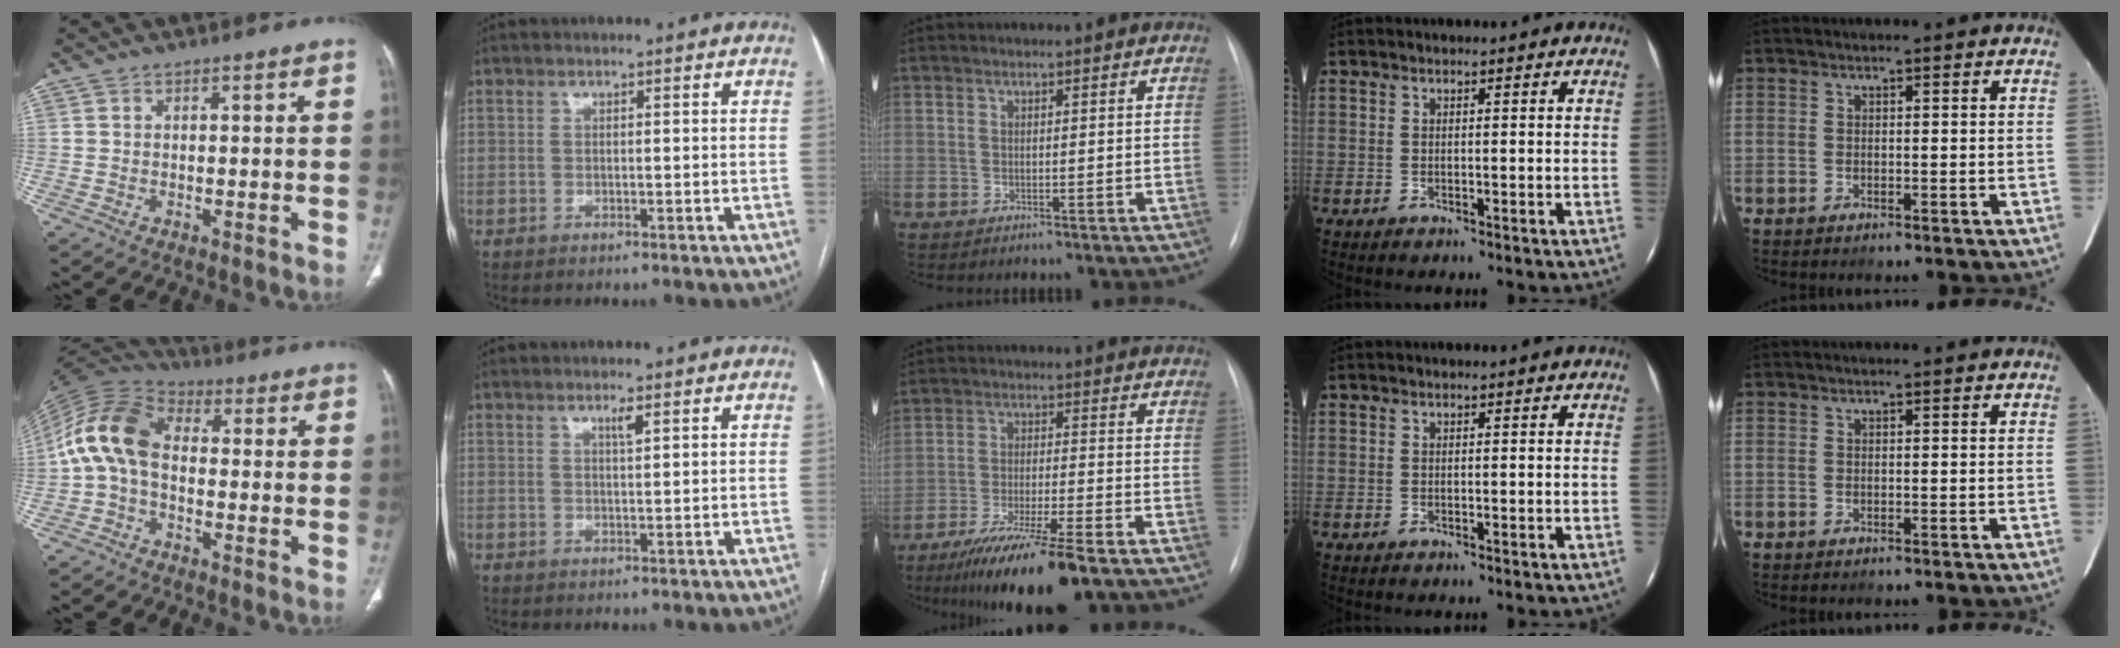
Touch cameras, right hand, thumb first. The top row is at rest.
{"thumb": {"total": 12.4, "force": [-0.5, 8.2, 9.3], "torque": [-0.182, 0.031, -0.025]}, "index": {"total": 1.5, "force": [0.9, 0.0, 1.2], "torque": [-0.022, -0.003, 0.014]}, "middle": {"total": 12.3, "force": [-8.9, 0.1, 8.5], "torque": [-0.149, -0.039, -0.146]}}